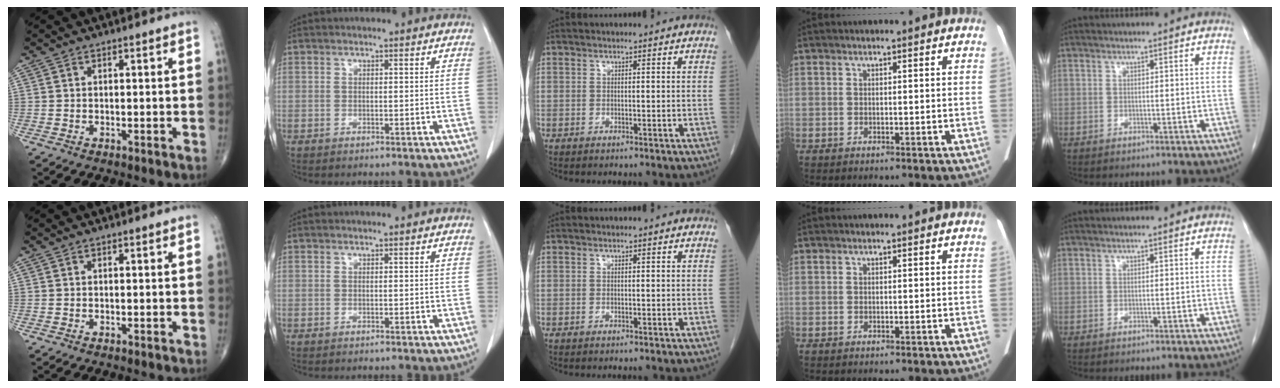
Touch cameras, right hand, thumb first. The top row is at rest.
{}